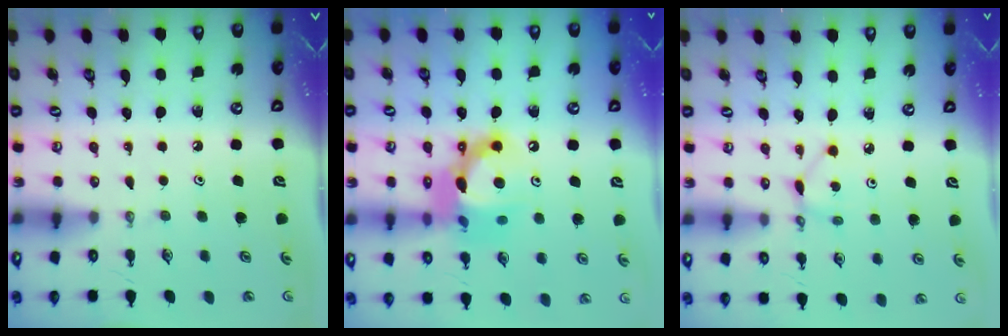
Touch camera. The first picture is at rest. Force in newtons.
{"total": 15.2, "press": 15.1, "slide": 1.6}
{"total": 3.1, "press": 3.1, "slide": 0.4}